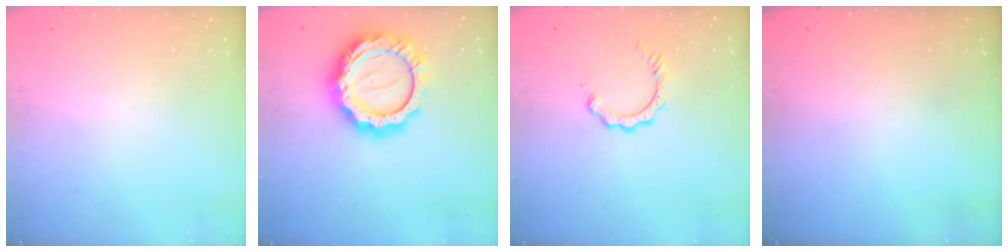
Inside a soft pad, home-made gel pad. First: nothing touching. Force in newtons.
{"total": 18.4, "press": 18.4, "slide": 1.5}
{"total": 2.9, "press": 2.9, "slide": 0.5}
{"total": 0.0}